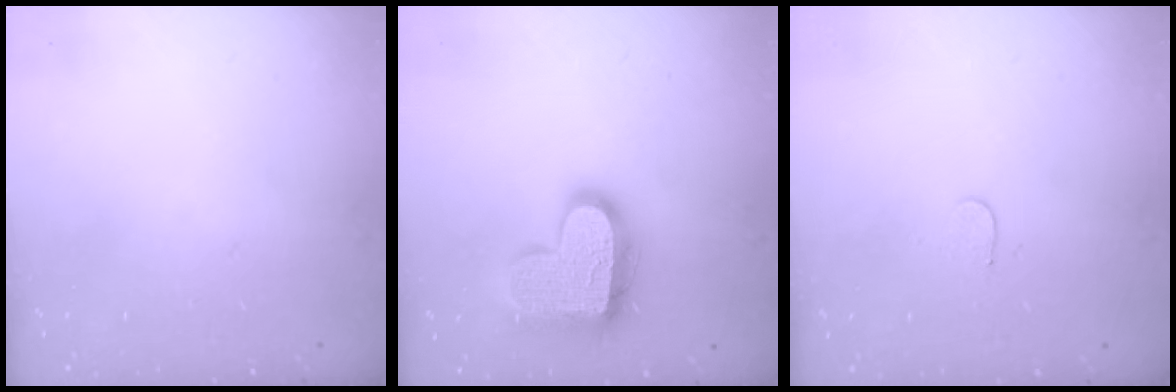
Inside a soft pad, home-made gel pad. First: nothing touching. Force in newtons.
{"total": 19.4, "press": 19.3, "slide": 1.4}
{"total": 3.4, "press": 3.4, "slide": 0.2}